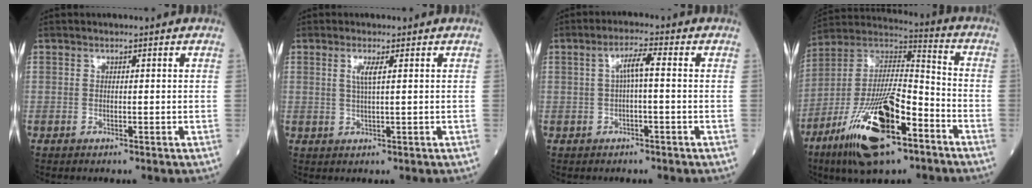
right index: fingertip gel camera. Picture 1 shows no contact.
{"total": 2.3, "force": [0.8, -0.1, 2.2], "torque": [-0.050, -0.001, 0.014]}
{"total": 3.2, "force": [0.2, 0.3, 3.2], "torque": [-0.059, 0.010, 0.004]}
{"total": 20.4, "force": [-10.5, 5.2, 16.7], "torque": [-0.336, -0.024, -0.187]}